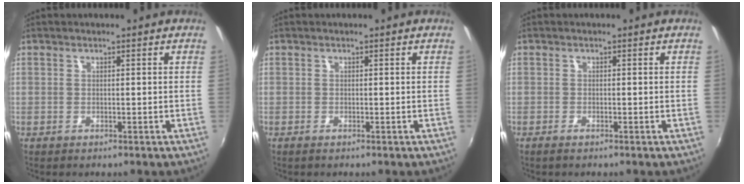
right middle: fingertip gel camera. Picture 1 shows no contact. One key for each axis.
{"total": 0.0}
{"total": 0.8, "fx": -0.6, "fy": 0.2, "fz": 0.4, "tx": -0.008, "ty": -0.003, "tz": -0.014}